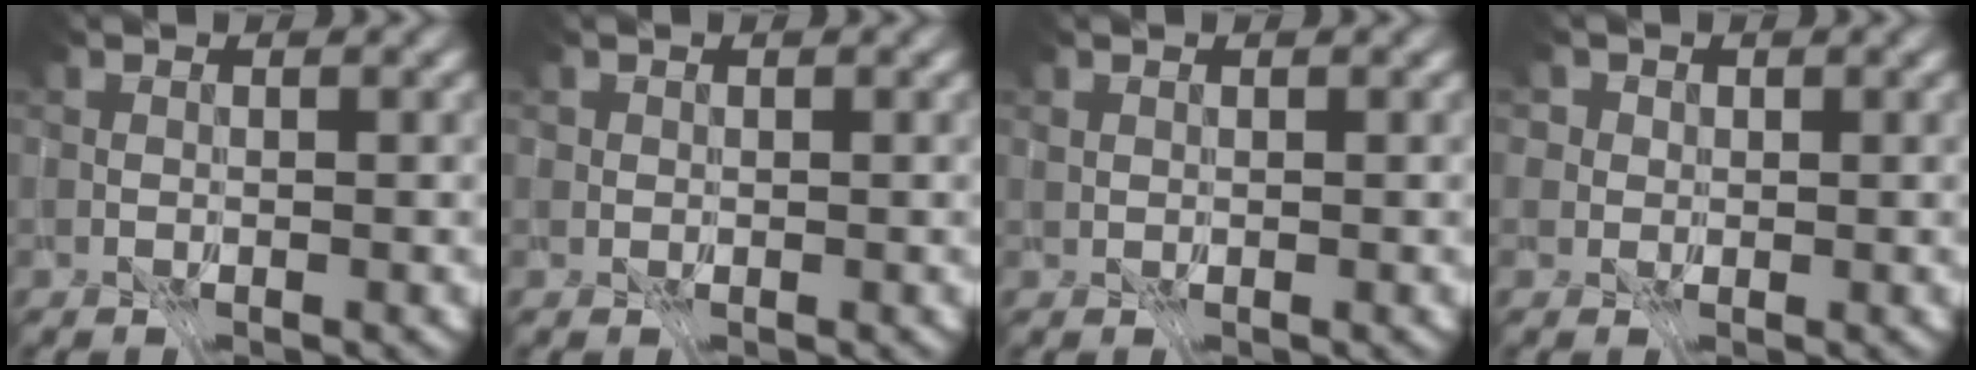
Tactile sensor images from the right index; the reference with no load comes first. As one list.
[{"total": 1.8, "force": [0.9, 1.3, 0.8], "torque": [-0.013, 0.004, 0.007]}, {"total": 0.9, "force": [0.6, 0.6, 0.4], "torque": [-0.014, 0.002, 0.013]}, {"total": 4.7, "force": [2.6, 3.4, 2.0], "torque": [-0.028, 0.003, 0.023]}]